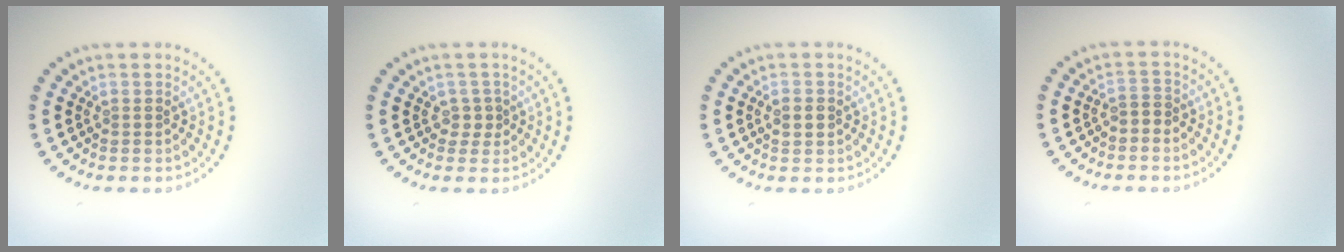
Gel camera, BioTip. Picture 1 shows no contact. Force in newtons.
{"total": 1.2, "press": 0.9, "slide": 0.7}
{"total": 1.3, "press": 1.3, "slide": 0.0}
{"total": 1.2, "press": 1.0, "slide": 0.6}